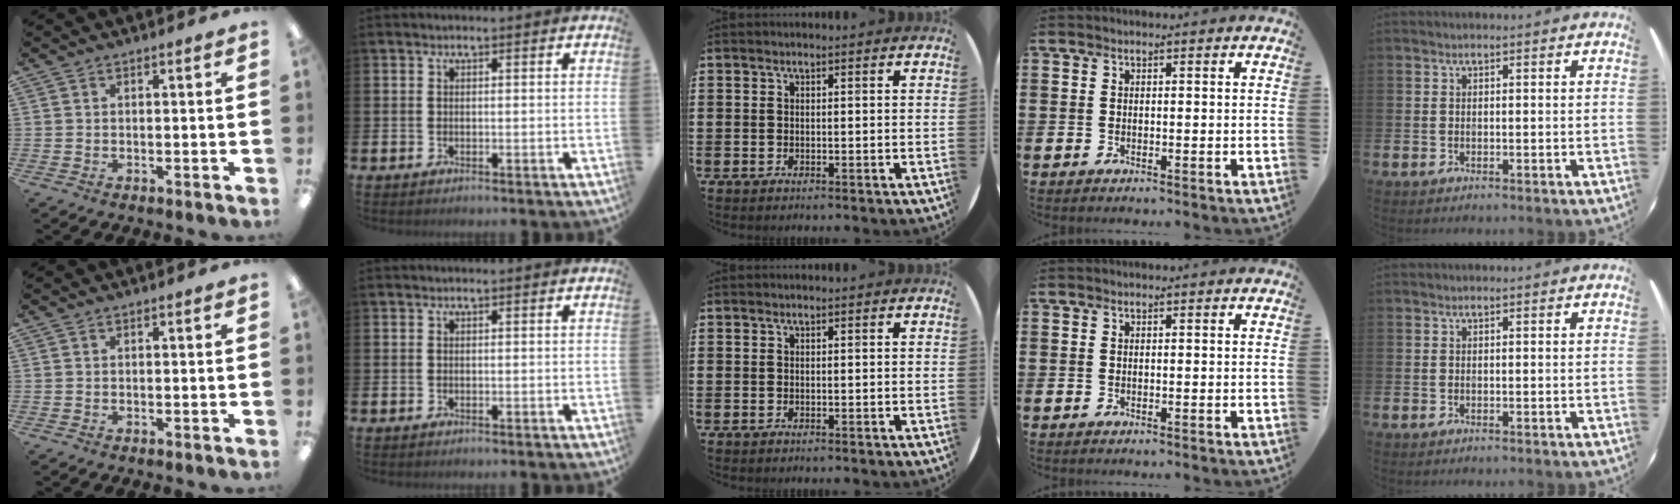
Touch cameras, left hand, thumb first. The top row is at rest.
{}